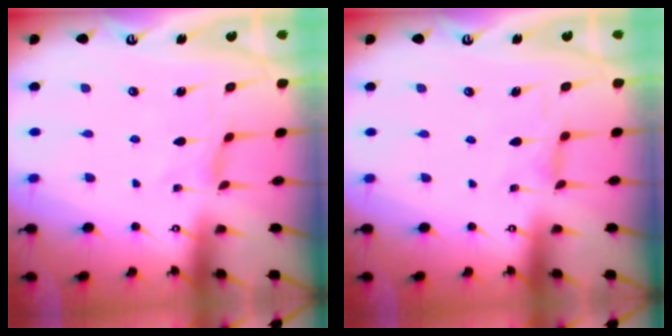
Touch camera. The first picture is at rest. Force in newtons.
{"total": 1.9, "press": 1.8, "slide": 0.5}